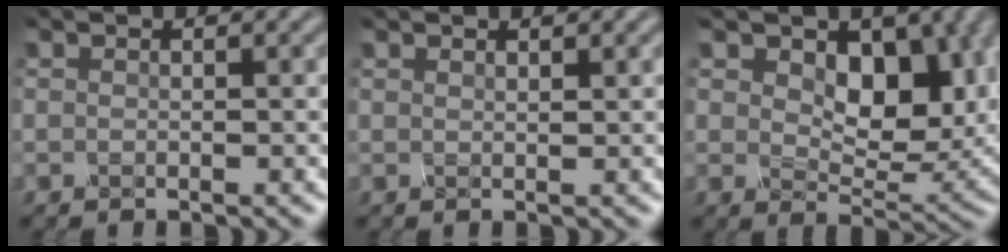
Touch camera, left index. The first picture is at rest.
{"total": 0.6, "force": [0.6, 0.0, 0.2], "torque": [-0.004, -0.001, 0.009]}
{"total": 8.4, "force": [2.4, 5.1, 6.2], "torque": [-0.097, -0.016, 0.034]}